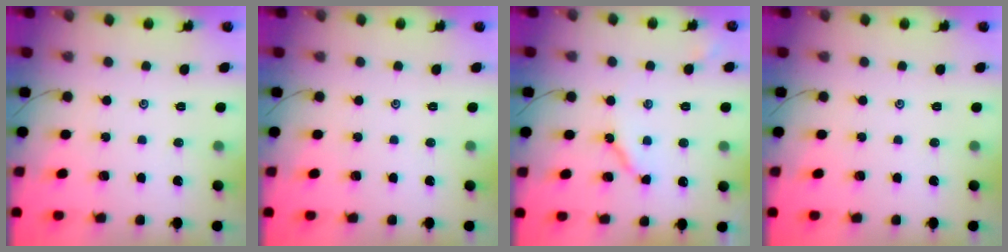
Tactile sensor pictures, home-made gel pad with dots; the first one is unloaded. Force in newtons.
{"total": 0.0}
{"total": 5.3, "press": 5.2, "slide": 0.7}
{"total": 0.0}